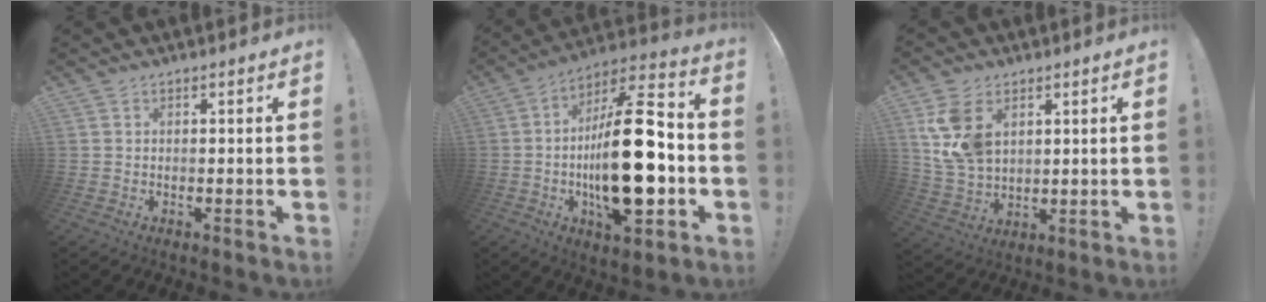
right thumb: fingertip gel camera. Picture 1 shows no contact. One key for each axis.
{"total": 26.2, "fx": -3.8, "fy": 9.6, "fz": 24.1, "tx": -0.415, "ty": 0.021, "tz": -0.060}
{"total": 12.0, "fx": 4.8, "fy": 8.1, "fz": 7.4, "tx": -0.135, "ty": -0.018, "tz": 0.095}